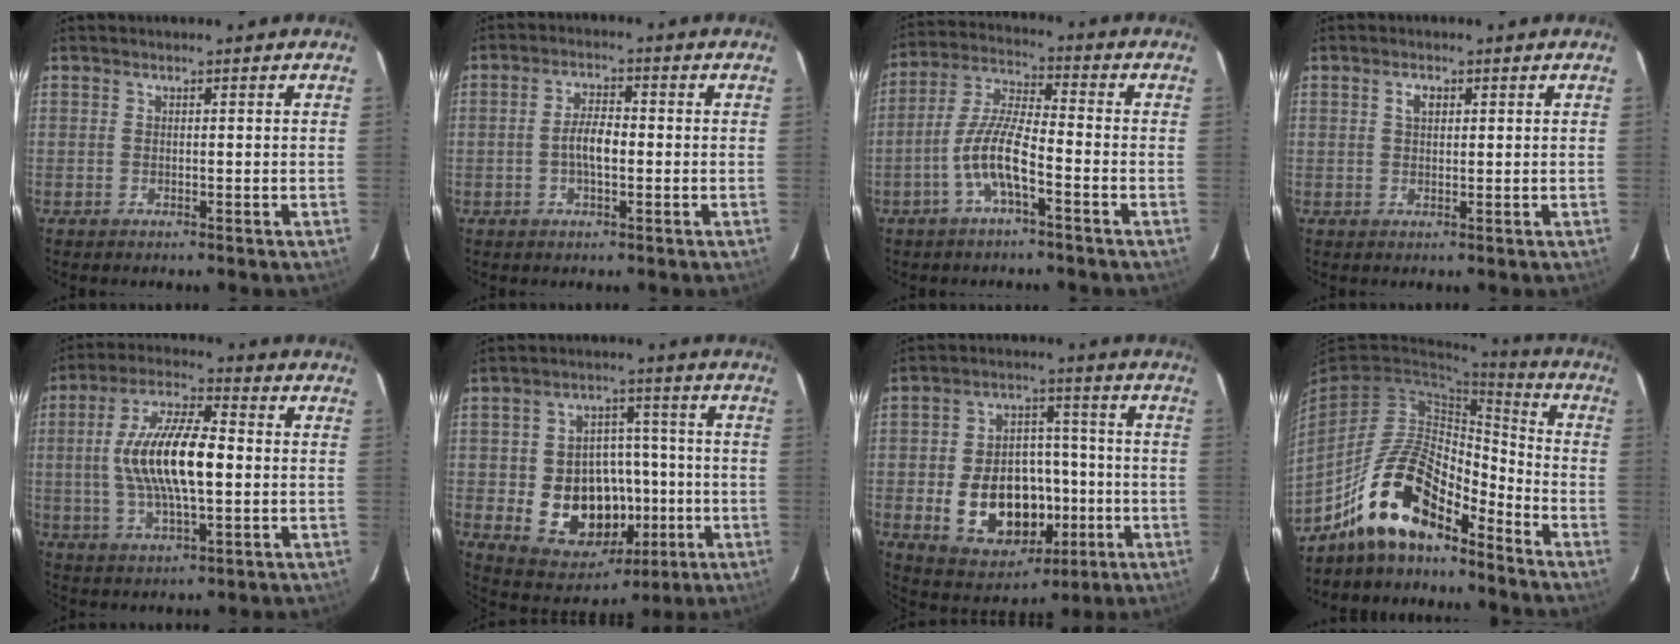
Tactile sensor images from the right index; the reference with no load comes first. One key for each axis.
{"total": 4.5, "fx": -0.8, "fy": 1.7, "fz": 4.1, "tx": -0.080, "ty": 0.008, "tz": -0.015}
{"total": 8.8, "fx": -4.0, "fy": 1.7, "fz": 7.7, "tx": -0.167, "ty": 0.006, "tz": -0.079}
{"total": 2.3, "fx": 0.8, "fy": 1.4, "fz": 1.6, "tx": -0.027, "ty": 0.006, "tz": 0.014}
{"total": 15.2, "fx": 0.0, "fy": 5.0, "fz": 14.3, "tx": -0.277, "ty": 0.010, "tz": -0.001}
{"total": 16.1, "fx": -3.5, "fy": 12.7, "fz": 9.3, "tx": -0.196, "ty": 0.015, "tz": -0.029}
{"total": 16.7, "fx": -4.0, "fy": 11.7, "fz": 11.3, "tx": -0.228, "ty": 0.018, "tz": -0.038}
{"total": 14.3, "fx": -10.8, "fy": 5.1, "fz": 7.9, "tx": -0.155, "ty": 0.021, "tz": -0.200}